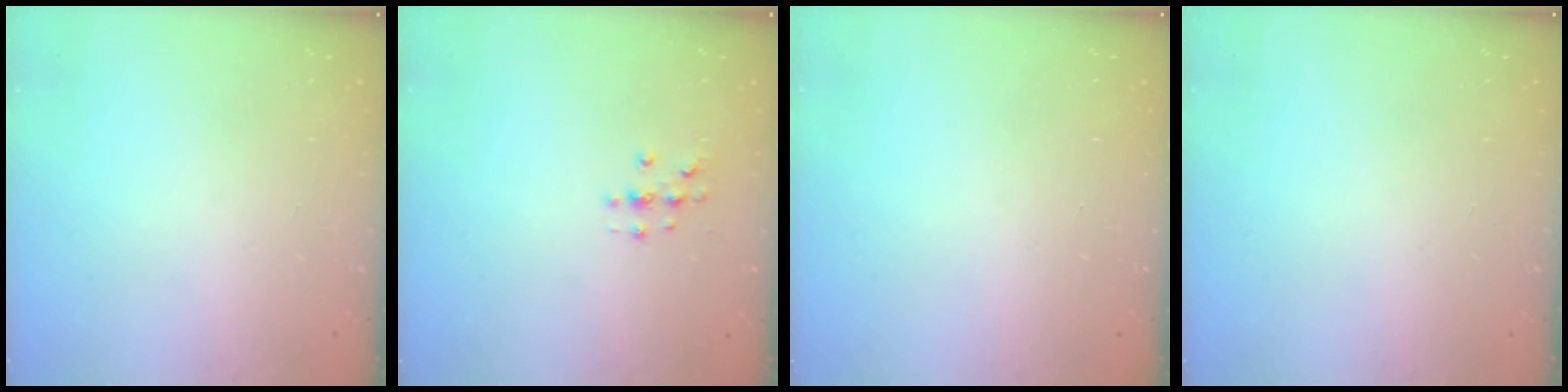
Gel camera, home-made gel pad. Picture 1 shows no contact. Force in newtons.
{"total": 2.0, "press": 2.0, "slide": 0.2}
{"total": 0.0}
{"total": 0.0}